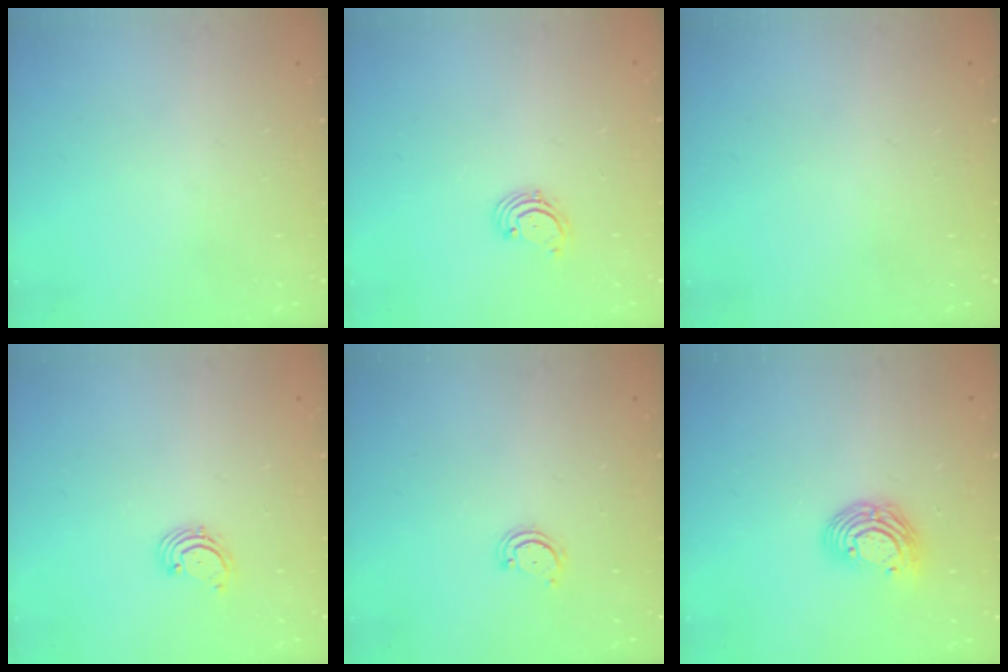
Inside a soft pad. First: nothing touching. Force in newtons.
{"total": 1.6, "press": 1.6, "slide": 0.2}
{"total": 0.0}
{"total": 1.6, "press": 1.6, "slide": 0.2}
{"total": 2.6, "press": 2.6, "slide": 0.3}
{"total": 9.5, "press": 9.4, "slide": 1.7}